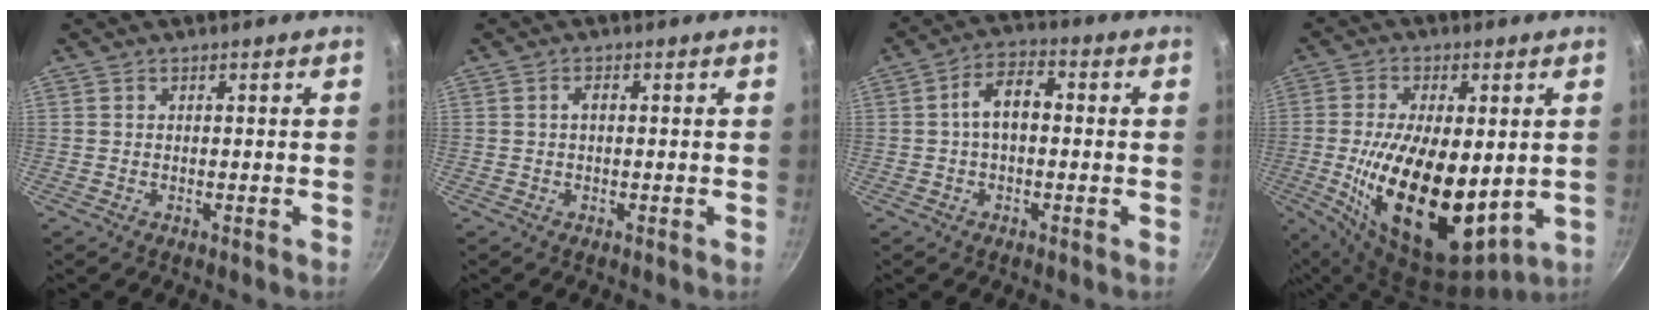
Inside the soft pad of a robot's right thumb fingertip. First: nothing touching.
{"total": 1.2, "force": [0.0, 0.7, 1.0], "torque": [-0.020, 0.006, -0.002]}
{"total": 6.9, "force": [0.1, 4.1, 5.6], "torque": [-0.084, 0.025, -0.008]}
{"total": 22.0, "force": [-1.2, 11.1, 18.9], "torque": [-0.333, -0.020, -0.007]}